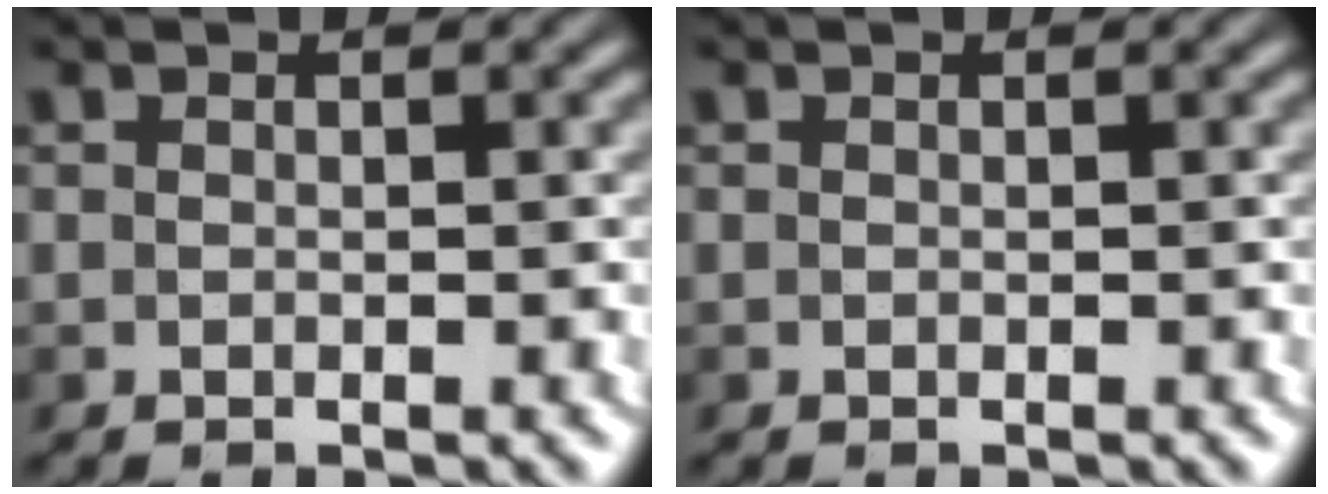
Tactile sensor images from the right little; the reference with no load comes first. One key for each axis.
{"total": 0.0}